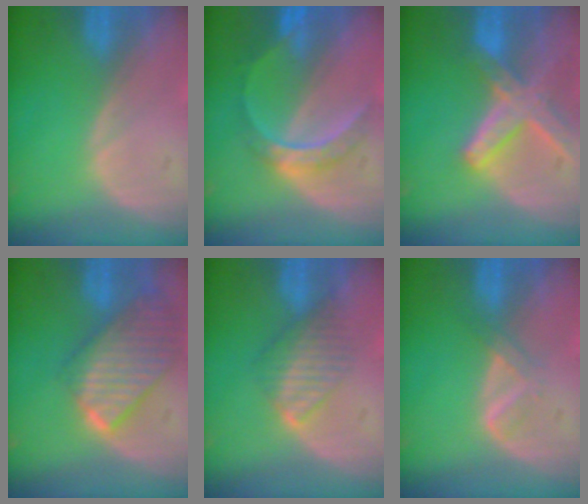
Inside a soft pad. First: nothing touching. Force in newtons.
{"total": 6.3, "press": 5.5, "slide": 3.1}
{"total": 8.2, "press": 7.1, "slide": 4.0}
{"total": 9.7, "press": 8.4, "slide": 4.9}
{"total": 4.5, "press": 4.4, "slide": 0.7}
{"total": 2.1, "press": 2.1, "slide": 0.2}